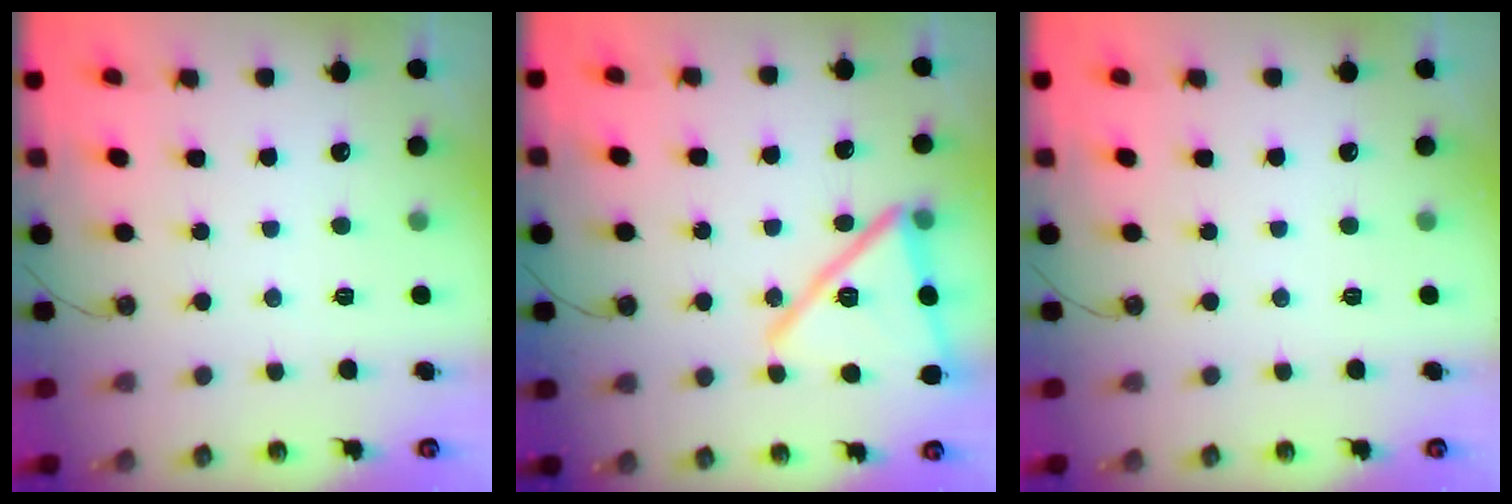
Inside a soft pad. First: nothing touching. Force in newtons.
{"total": 17.6, "press": 16.2, "slide": 6.8}
{"total": 0.0}